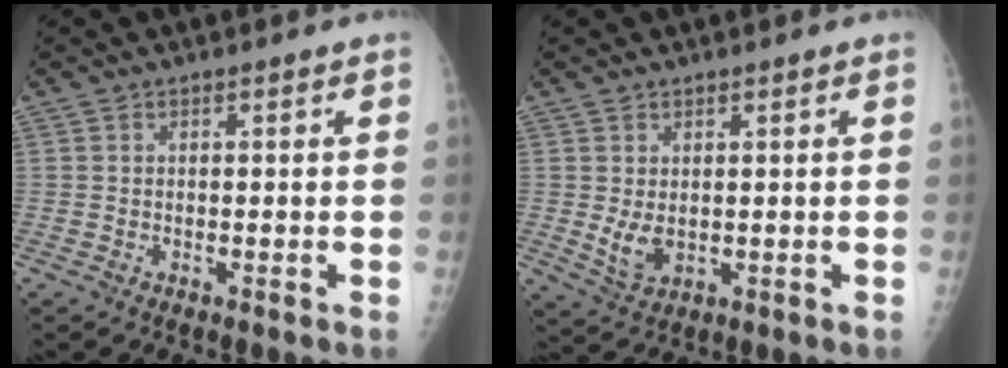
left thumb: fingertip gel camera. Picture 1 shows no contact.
{"total": 4.2, "force": [0.5, 2.4, 3.4], "torque": [-0.055, -0.011, 0.020]}